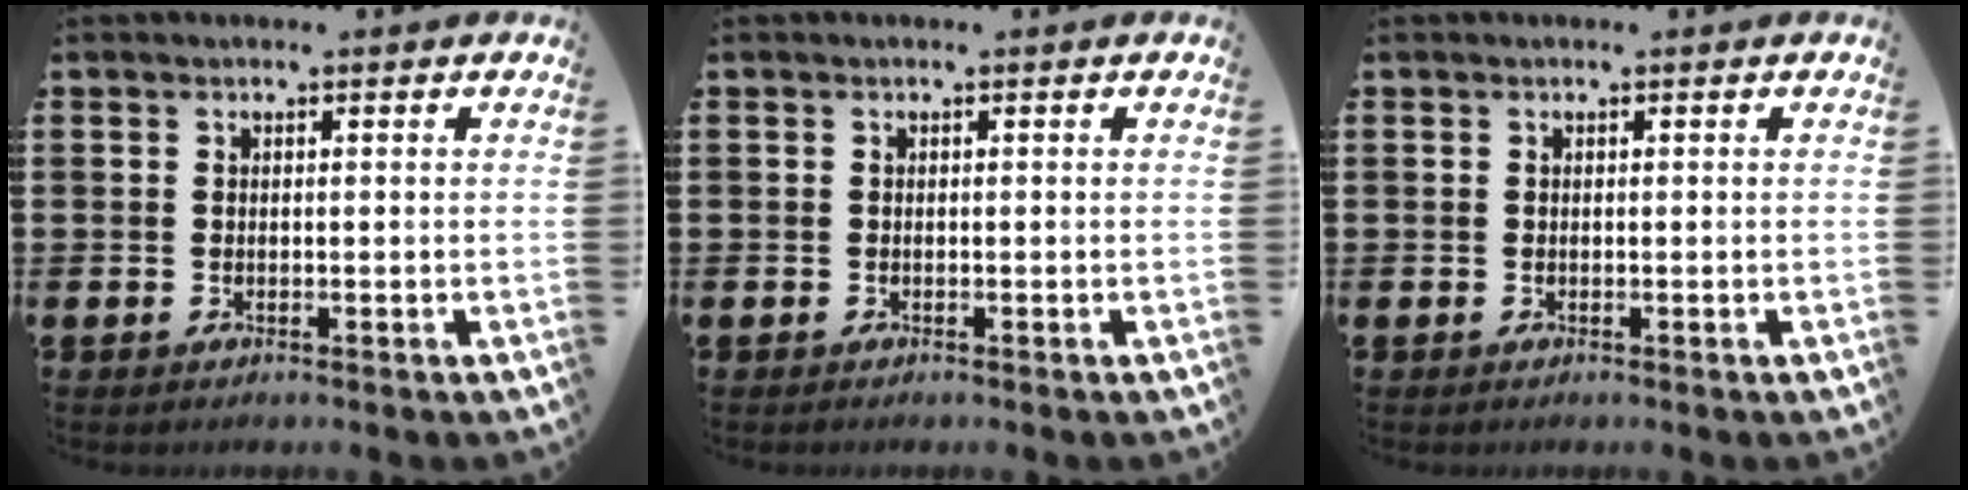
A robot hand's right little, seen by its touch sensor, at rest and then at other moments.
{"total": 0.0}
{"total": 0.0}